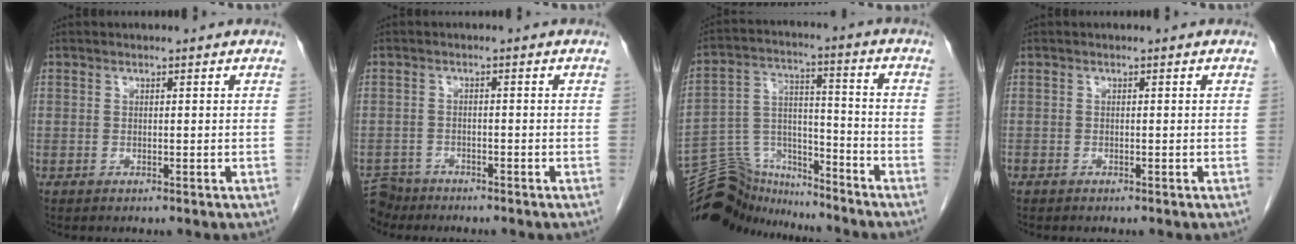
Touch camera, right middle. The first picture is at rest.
{"total": 4.0, "force": [-3.7, 1.6, -0.4], "torque": [0.008, -0.007, -0.068]}
{"total": 12.3, "force": [-12.0, 2.8, 0.3], "torque": [-0.016, 0.054, -0.212]}
{"total": 0.6, "force": [-0.5, 0.3, 0.1], "torque": [-0.010, 0.001, -0.012]}